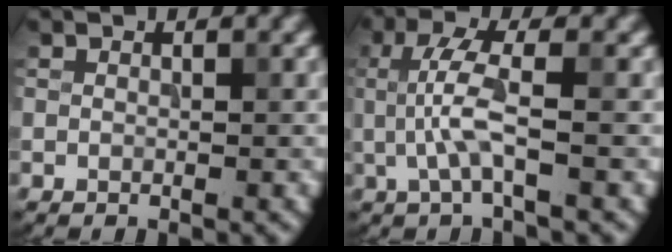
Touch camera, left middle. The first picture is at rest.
{"total": 3.9, "force": [-0.3, 0.8, 3.8], "torque": [-0.087, 0.001, -0.005]}